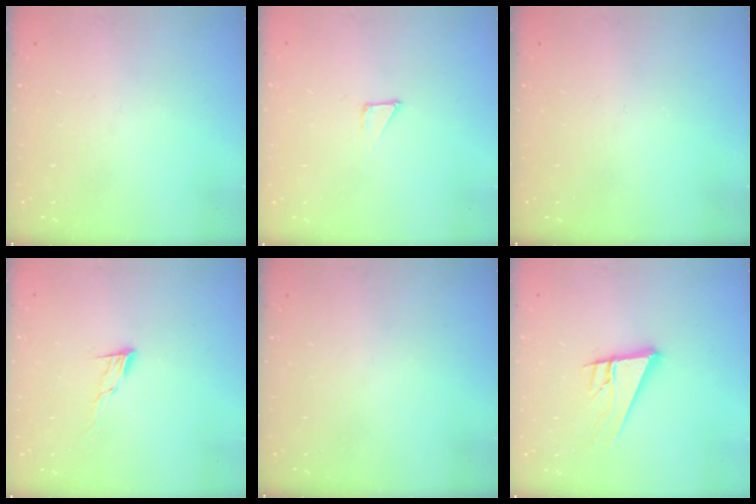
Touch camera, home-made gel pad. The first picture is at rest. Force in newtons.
{"total": 1.2, "press": 1.2, "slide": 0.0}
{"total": 0.0}
{"total": 6.1, "press": 6.1, "slide": 0.6}
{"total": 0.0}
{"total": 13.1, "press": 12.7, "slide": 3.4}